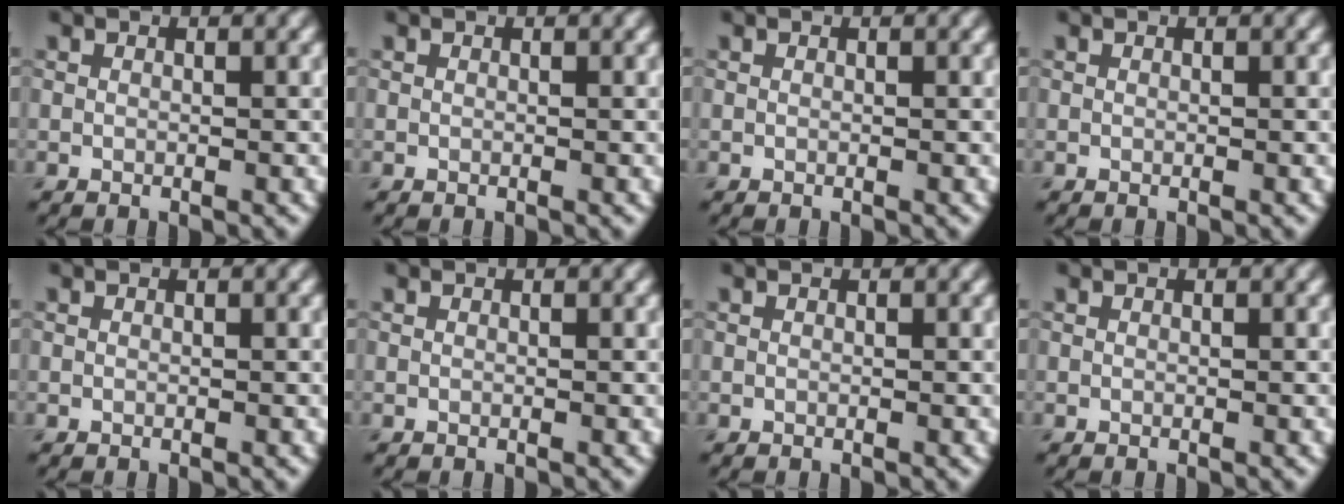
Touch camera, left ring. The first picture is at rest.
{"total": 0.0}
{"total": 0.0}
{"total": 0.0}
{"total": 0.0}
{"total": 0.0}
{"total": 0.0}
{"total": 0.0}